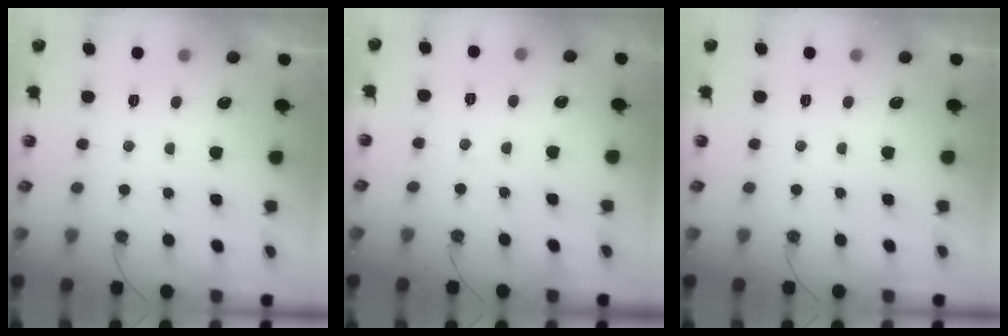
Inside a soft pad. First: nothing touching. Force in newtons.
{"total": 4.0, "press": 3.9, "slide": 0.4}
{"total": 0.0}